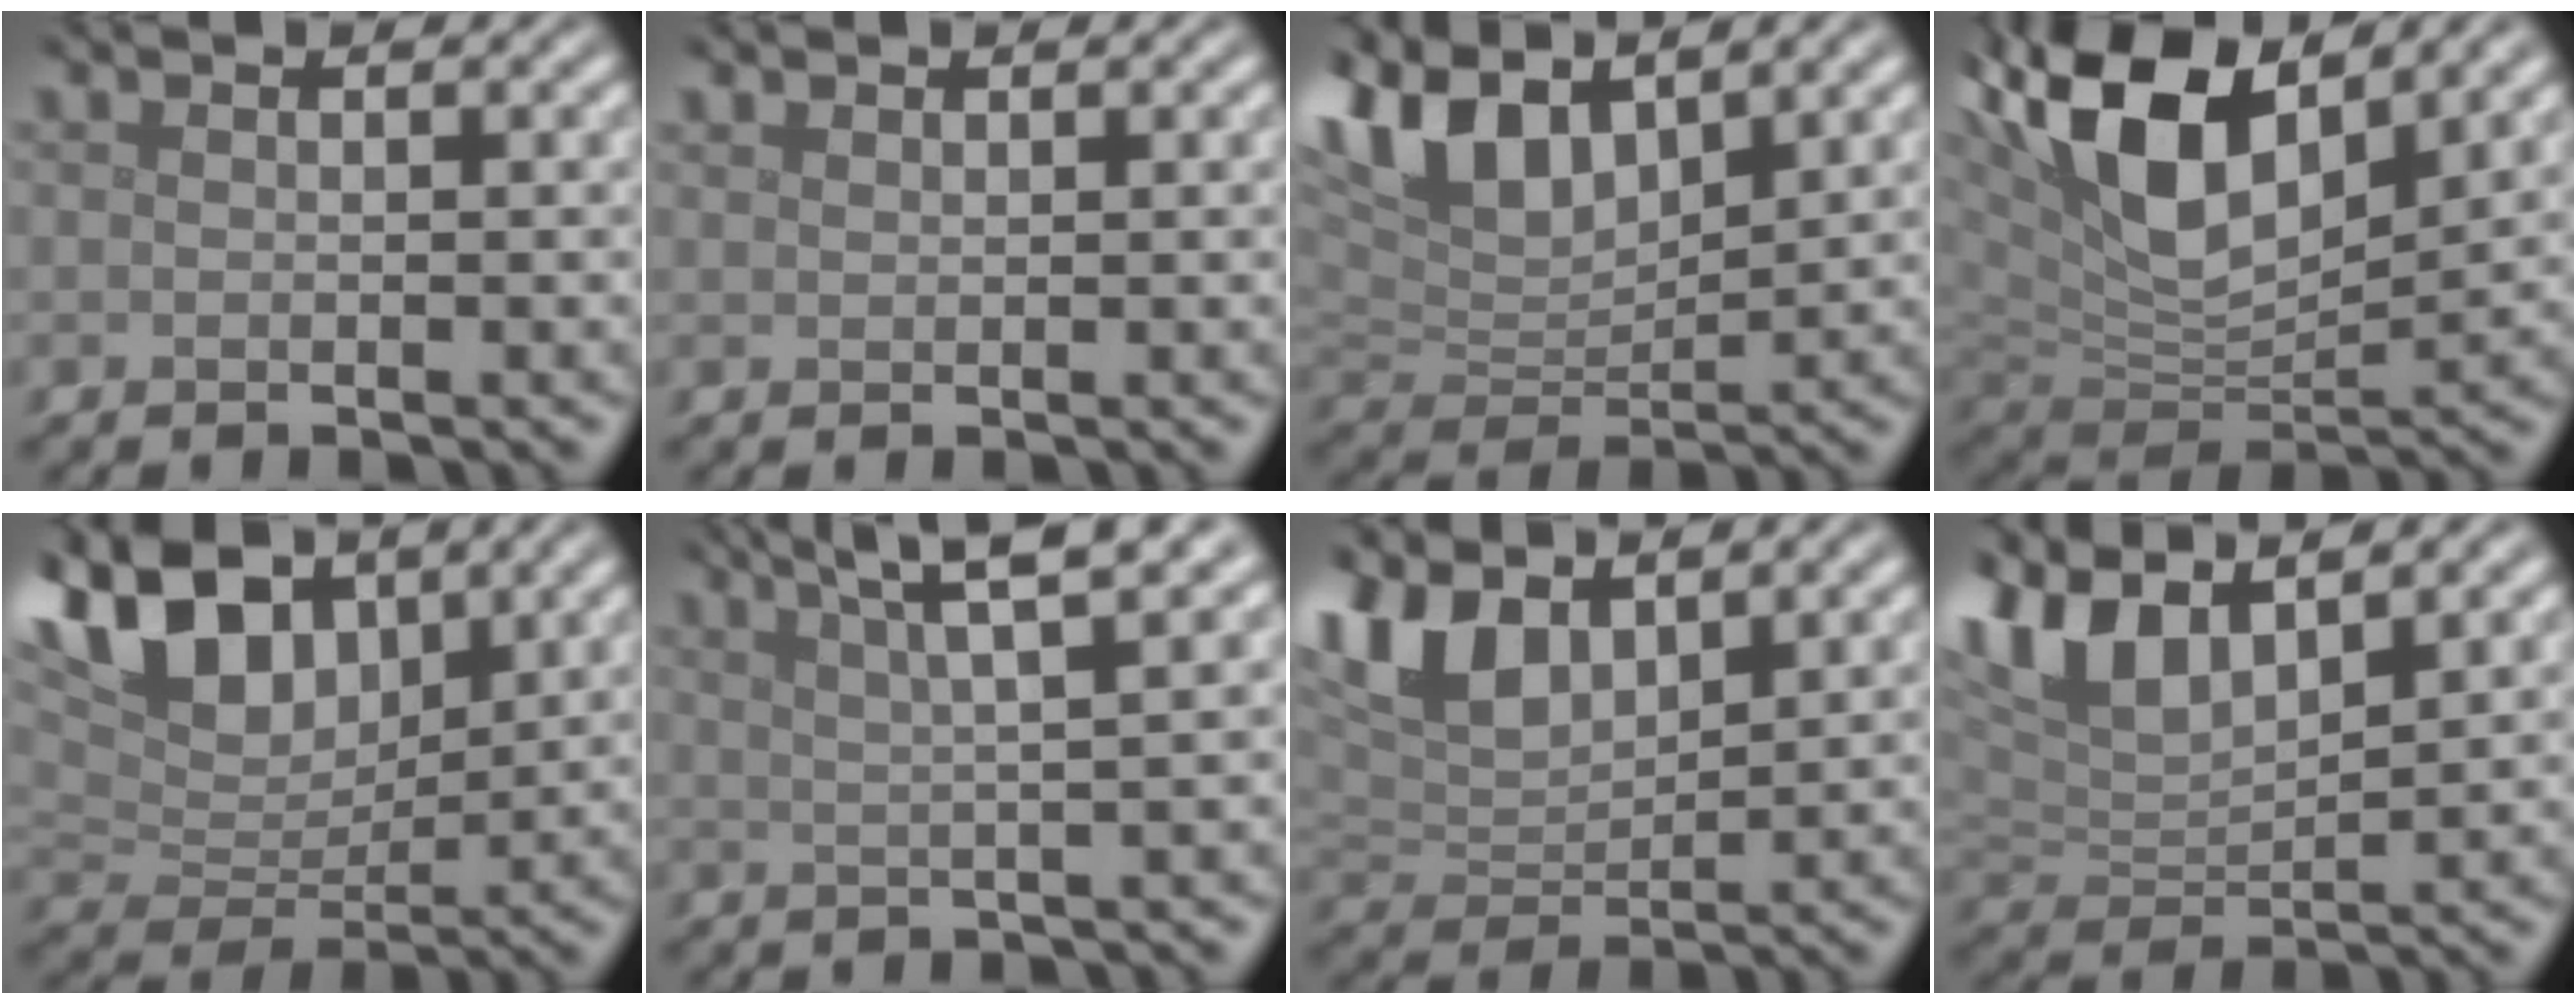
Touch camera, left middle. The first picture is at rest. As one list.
[{"total": 0.6, "force": [0.5, 0.1, 0.1], "torque": [-0.001, -0.003, 0.013]}, {"total": 9.1, "force": [5.5, 4.3, 5.8], "torque": [-0.136, 0.018, 0.100]}, {"total": 12.0, "force": [6.0, 5.6, 8.8], "torque": [-0.179, 0.019, 0.104]}, {"total": 10.9, "force": [5.8, 6.1, 6.9], "torque": [-0.154, 0.017, 0.096]}, {"total": 6.0, "force": [3.8, 0.8, 4.6], "torque": [-0.074, 0.014, 0.057]}, {"total": 6.7, "force": [4.0, 3.3, 4.3], "torque": [-0.098, 0.010, 0.075]}, {"total": 7.0, "force": [4.4, 3.0, 4.5], "torque": [-0.106, 0.015, 0.083]}]